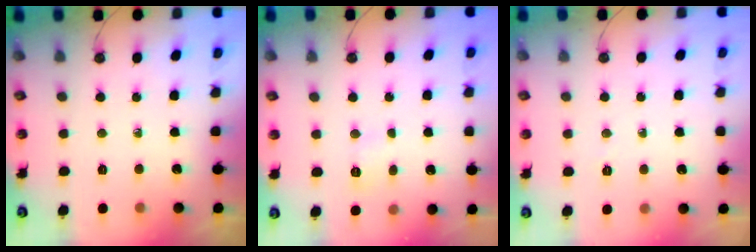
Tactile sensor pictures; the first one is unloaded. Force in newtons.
{"total": 3.9, "press": 3.8, "slide": 0.5}
{"total": 3.4, "press": 2.1, "slide": 2.6}